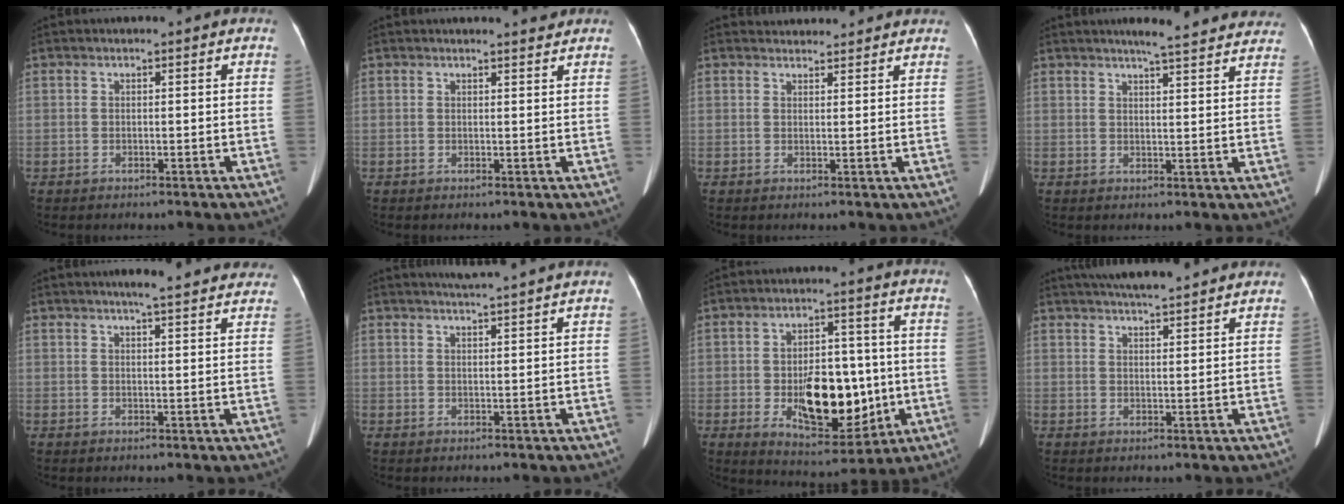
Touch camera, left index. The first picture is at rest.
{"total": 1.8, "force": [1.8, 0.0, 0.2], "torque": [-0.007, -0.008, 0.021]}
{"total": 5.2, "force": [5.0, 1.2, 0.5], "torque": [-0.004, 0.024, 0.058]}
{"total": 13.5, "force": [12.3, 1.4, 5.5], "torque": [-0.058, 0.001, 0.132]}
{"total": 11.7, "force": [10.4, 1.4, 5.2], "torque": [-0.055, 0.006, 0.108]}
{"total": 7.9, "force": [7.1, -1.2, 3.1], "torque": [-0.050, 0.015, 0.091]}
{"total": 13.5, "force": [-2.4, 6.8, 11.4], "torque": [-0.180, -0.003, -0.024]}
{"total": 10.8, "force": [9.6, 1.0, 4.9], "torque": [-0.076, 0.021, 0.128]}